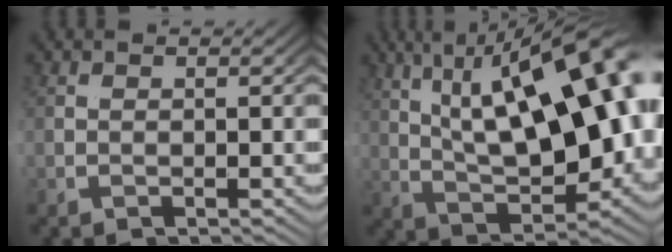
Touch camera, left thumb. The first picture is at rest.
{"total": 12.6, "force": [2.6, 3.5, 11.9], "torque": [-0.151, 0.044, 0.014]}